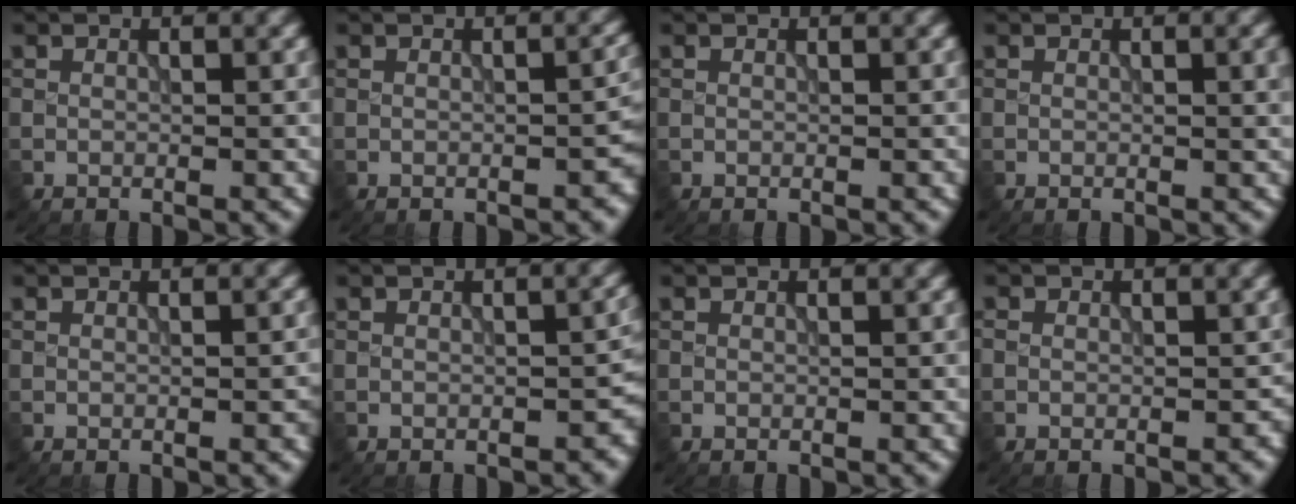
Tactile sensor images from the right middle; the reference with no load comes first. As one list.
[{"total": 2.1, "force": [-0.6, 1.0, 1.7], "torque": [-0.018, -0.002, -0.006]}, {"total": 0.0}, {"total": 0.9, "force": [0.2, 0.1, 0.9], "torque": [-0.010, 0.003, 0.003]}, {"total": 0.9, "force": [-0.2, 0.3, 0.8], "torque": [-0.012, 0.000, -0.002]}, {"total": 2.7, "force": [-0.6, 1.6, 2.1], "torque": [-0.016, -0.008, -0.007]}, {"total": 0.0}, {"total": 2.1, "force": [-0.4, 1.8, 0.9], "torque": [-0.008, -0.009, -0.007]}]